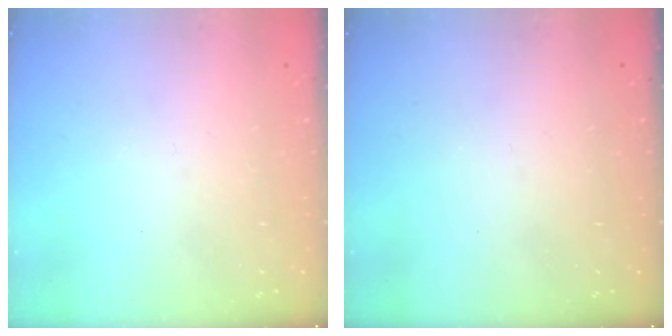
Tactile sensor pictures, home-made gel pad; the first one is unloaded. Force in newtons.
{"total": 0.0}